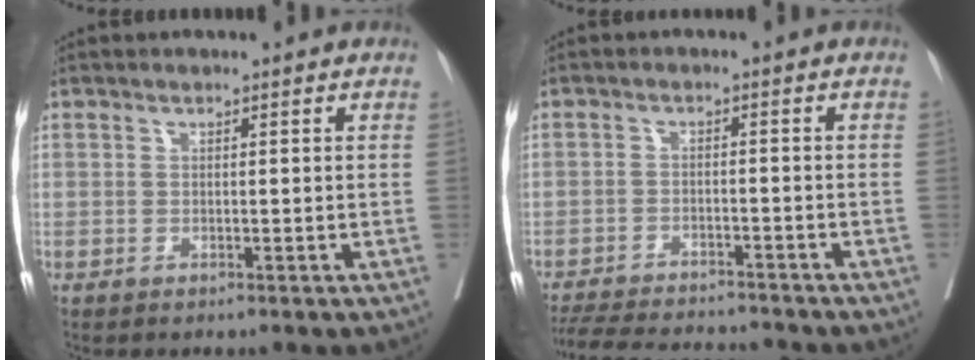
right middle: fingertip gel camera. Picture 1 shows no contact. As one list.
[{"total": 12.2, "force": [-11.4, 1.7, 3.9], "torque": [-0.067, -0.004, -0.166]}]